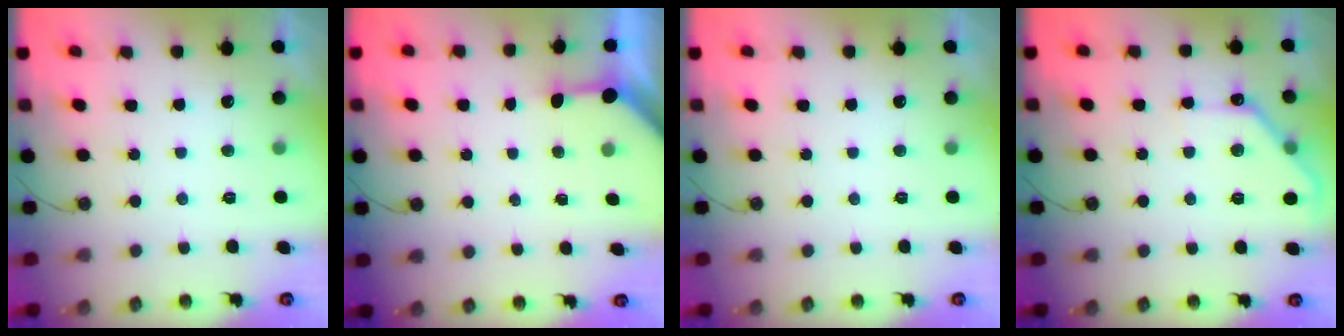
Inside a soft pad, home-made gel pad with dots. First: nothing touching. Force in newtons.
{"total": 3.2, "press": 3.1, "slide": 0.3}
{"total": 0.0}
{"total": 10.0, "press": 10.0, "slide": 0.4}